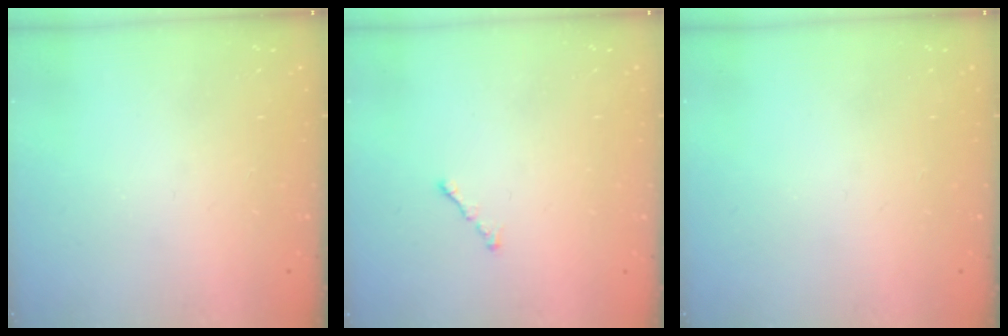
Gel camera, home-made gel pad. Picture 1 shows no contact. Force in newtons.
{"total": 0.6, "press": 0.5, "slide": 0.4}
{"total": 0.0}